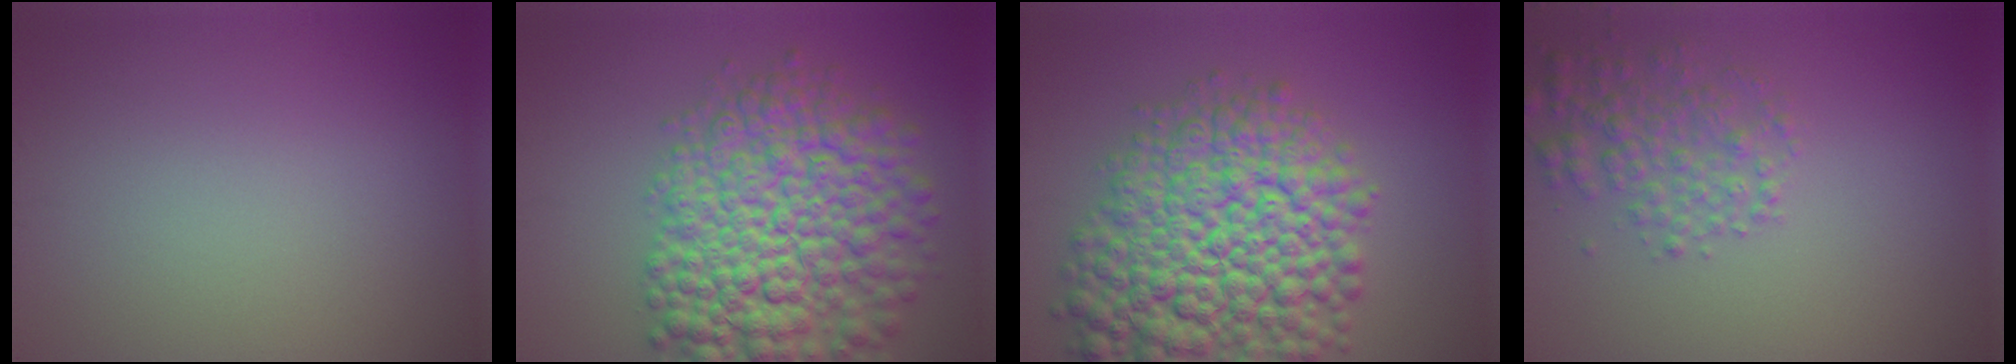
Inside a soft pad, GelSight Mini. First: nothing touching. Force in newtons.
{"total": 12.1, "press": 12.1, "slide": 0.4}
{"total": 12.7, "press": 12.7, "slide": 0.5}
{"total": 3.2, "press": 3.2, "slide": 0.1}